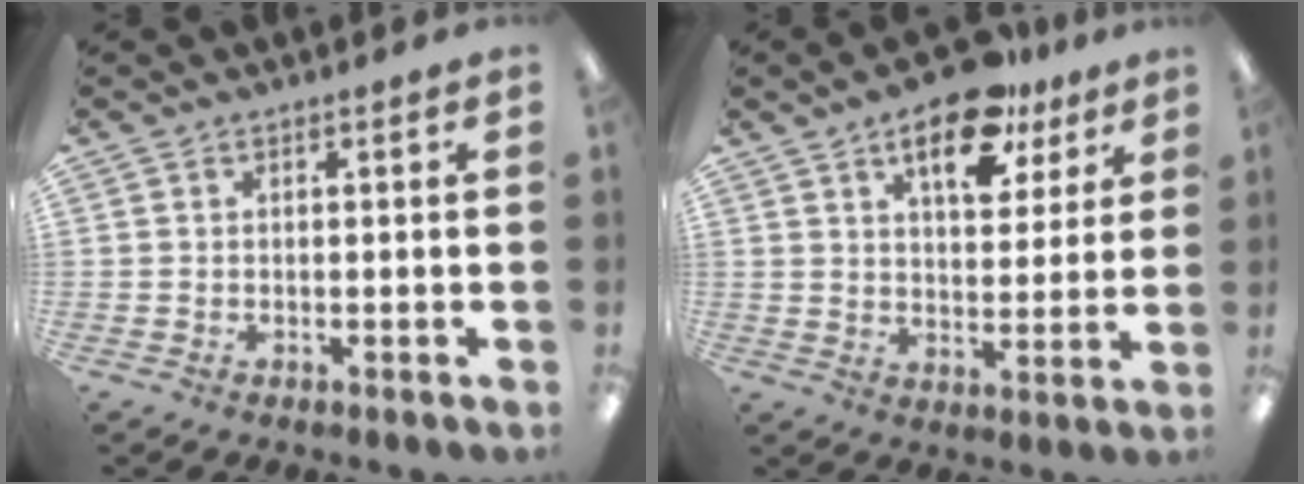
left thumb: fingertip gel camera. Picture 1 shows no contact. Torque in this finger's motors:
{"motor_torque": [0.27, 0.36, -0.10, -0.33, 0.11]}